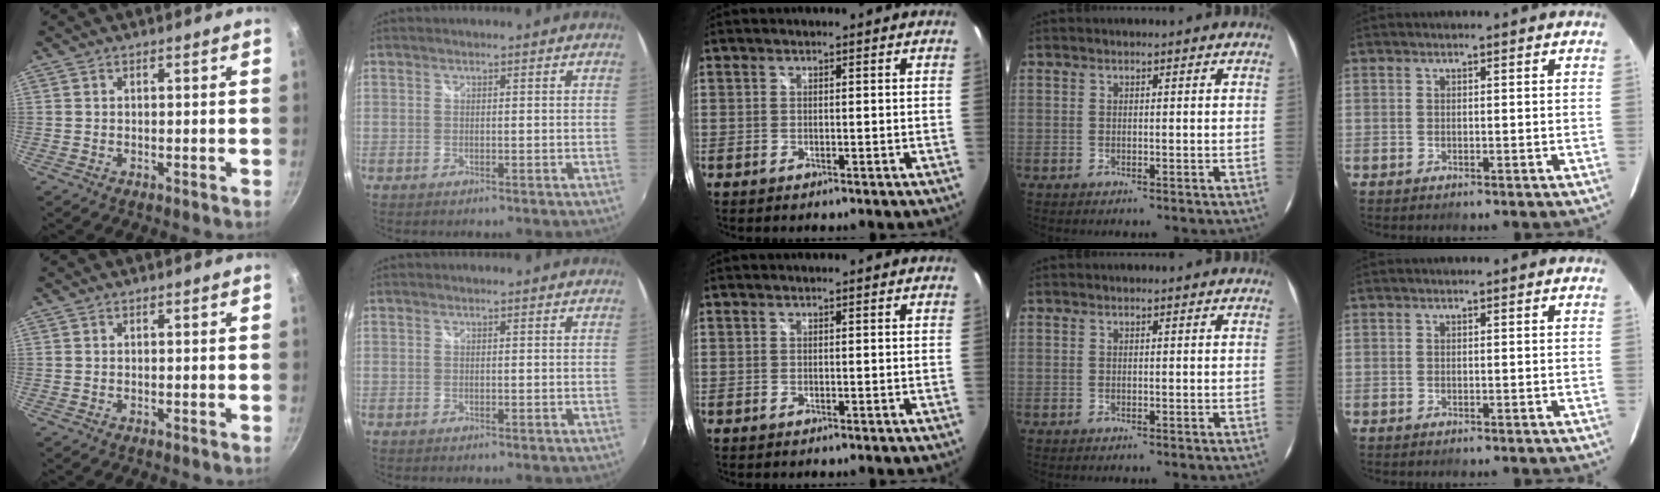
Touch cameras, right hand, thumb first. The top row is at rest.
{}